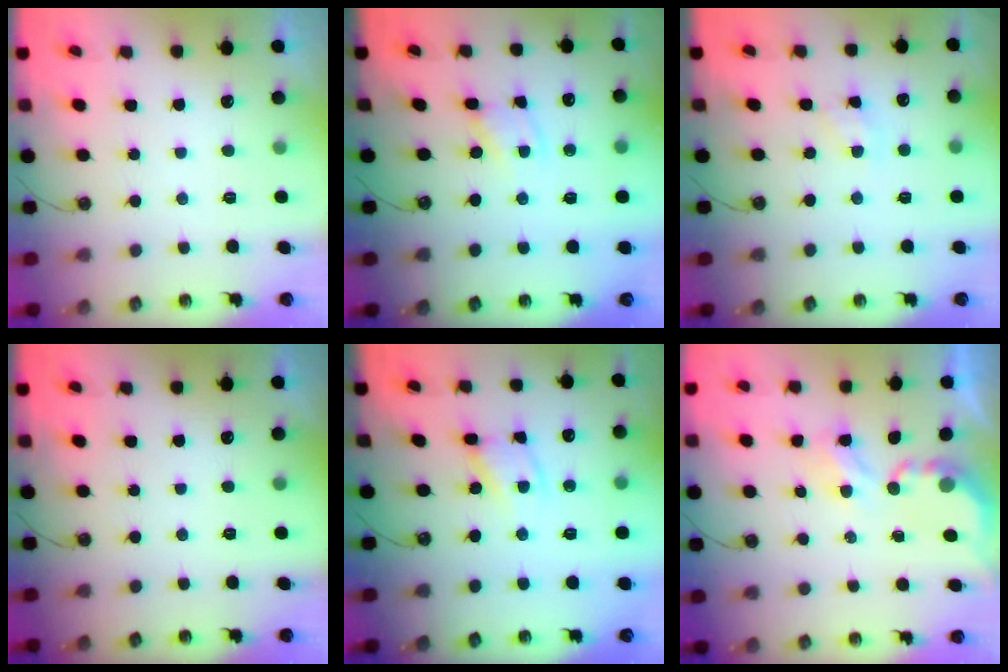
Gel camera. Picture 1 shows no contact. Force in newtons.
{"total": 2.6, "press": 2.6, "slide": 0.2}
{"total": 4.8, "press": 4.8, "slide": 0.5}
{"total": 0.0}
{"total": 8.2, "press": 8.1, "slide": 0.5}
{"total": 3.9, "press": 3.9, "slide": 0.3}